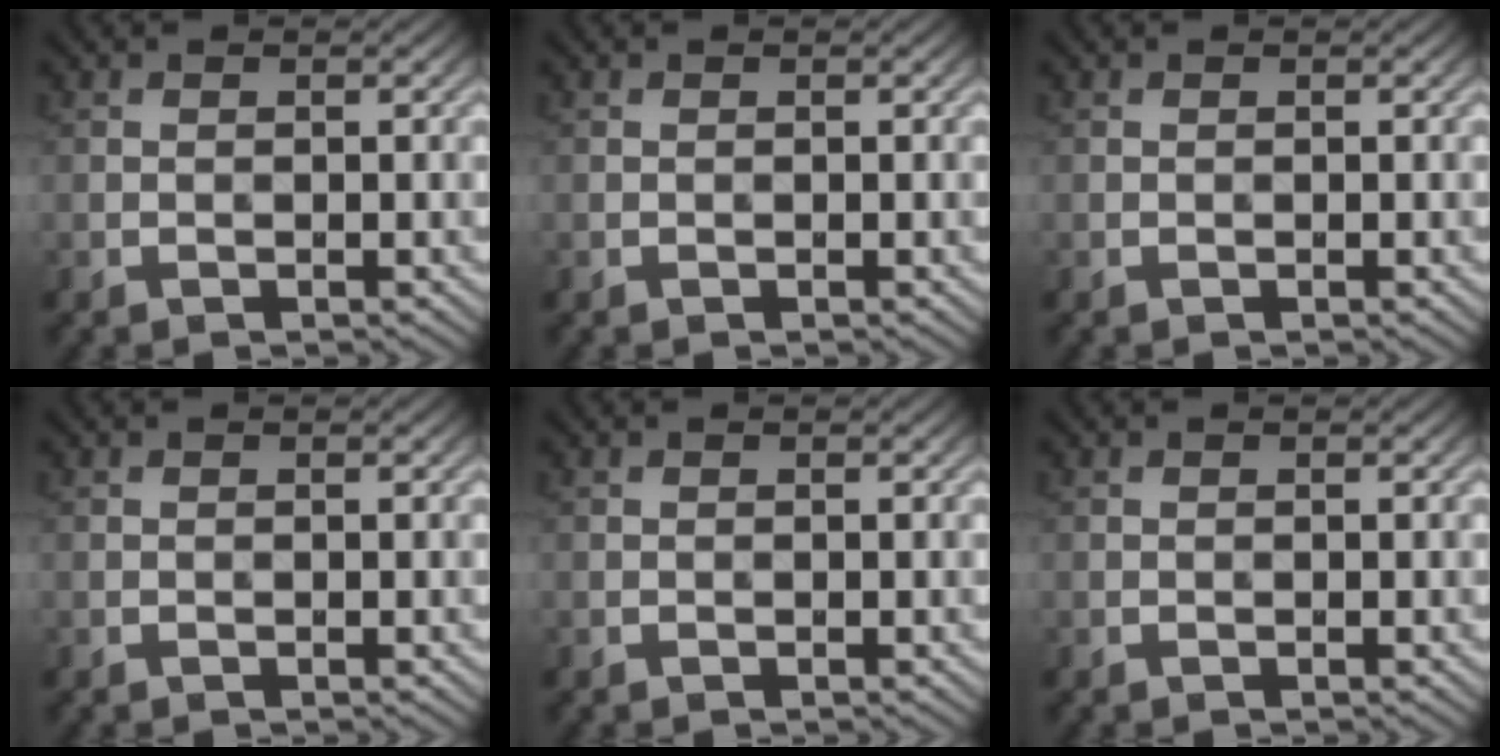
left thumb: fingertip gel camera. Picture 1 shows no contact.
{"total": 0.0}
{"total": 0.0}
{"total": 0.0}
{"total": 0.0}
{"total": 0.0}